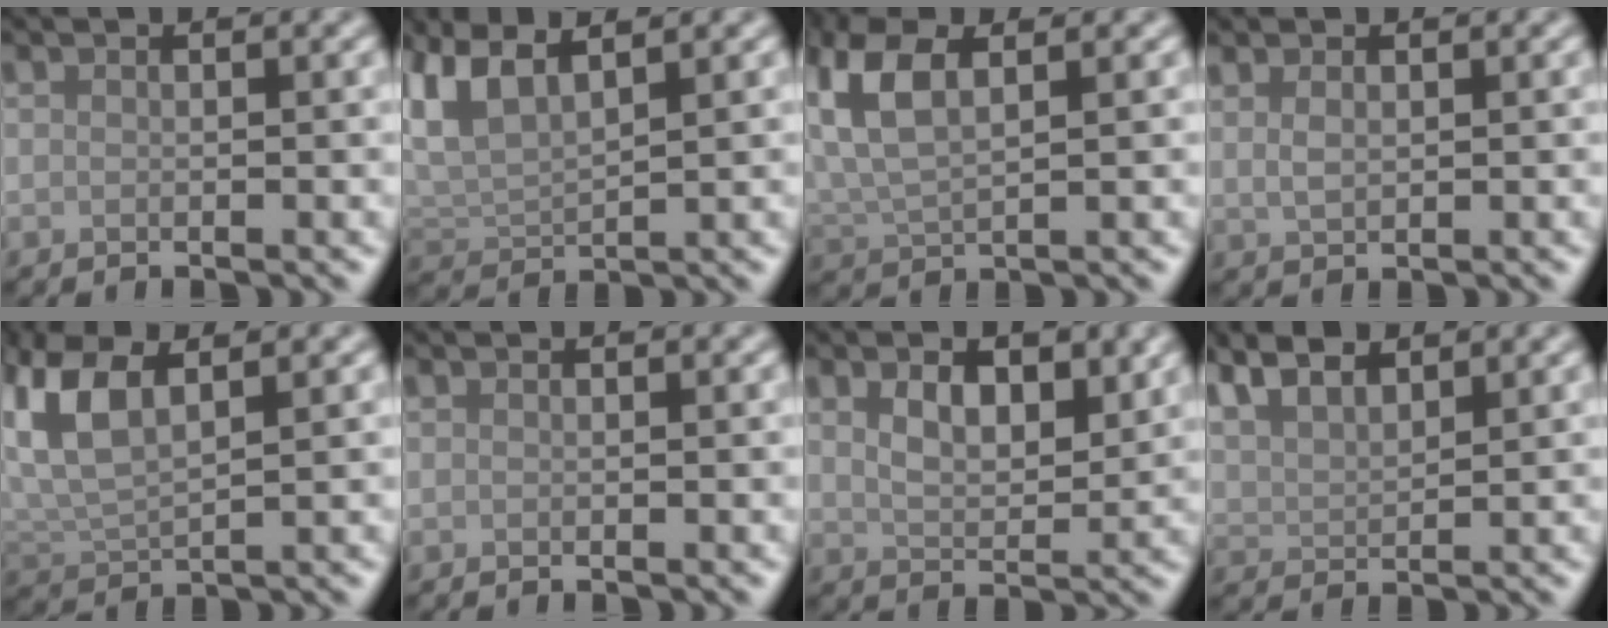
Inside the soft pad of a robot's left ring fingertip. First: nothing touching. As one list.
[{"total": 4.3, "force": [2.7, 1.5, 3.0], "torque": [-0.077, 0.014, 0.054]}, {"total": 6.0, "force": [2.1, 2.8, 4.8], "torque": [-0.122, 0.012, 0.040]}, {"total": 1.5, "force": [0.7, 0.9, 1.1], "torque": [-0.025, -0.001, 0.019]}, {"total": 5.6, "force": [2.5, 2.4, 4.4], "torque": [-0.108, 0.011, 0.050]}, {"total": 0.0}, {"total": 4.4, "force": [1.8, 2.3, 3.2], "torque": [-0.060, -0.003, 0.034]}, {"total": 5.0, "force": [3.8, 2.0, 2.7], "torque": [-0.056, 0.016, 0.056]}]